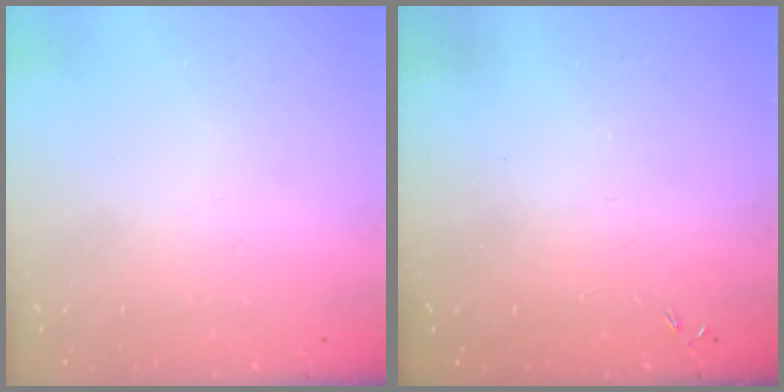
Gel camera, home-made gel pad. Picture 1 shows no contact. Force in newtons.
{"total": 0.0}